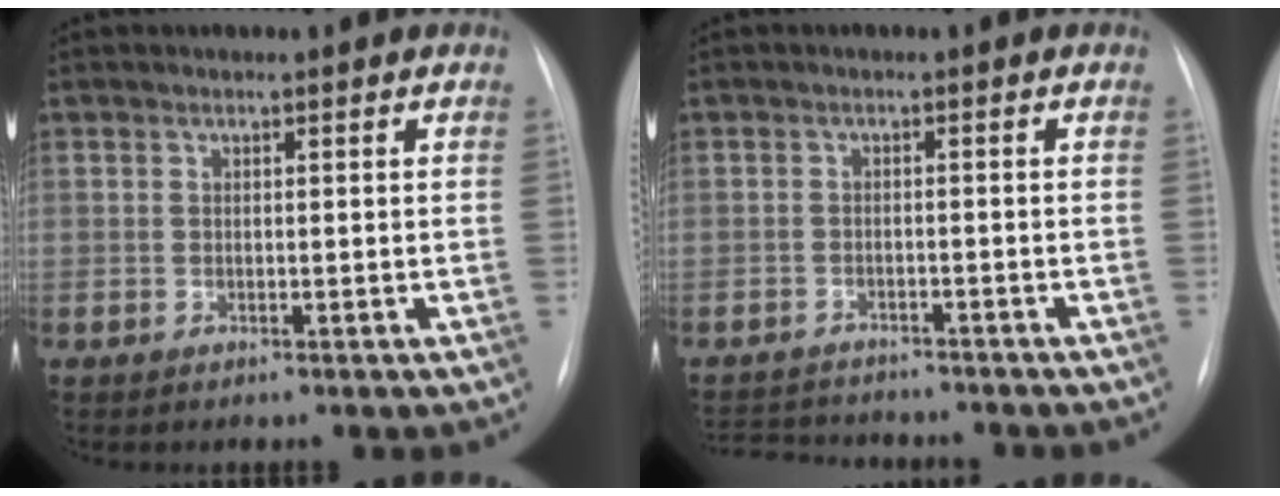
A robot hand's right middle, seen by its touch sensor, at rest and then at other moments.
{"total": 9.4, "force": [-8.8, 2.1, 2.6], "torque": [-0.049, 0.003, -0.120]}